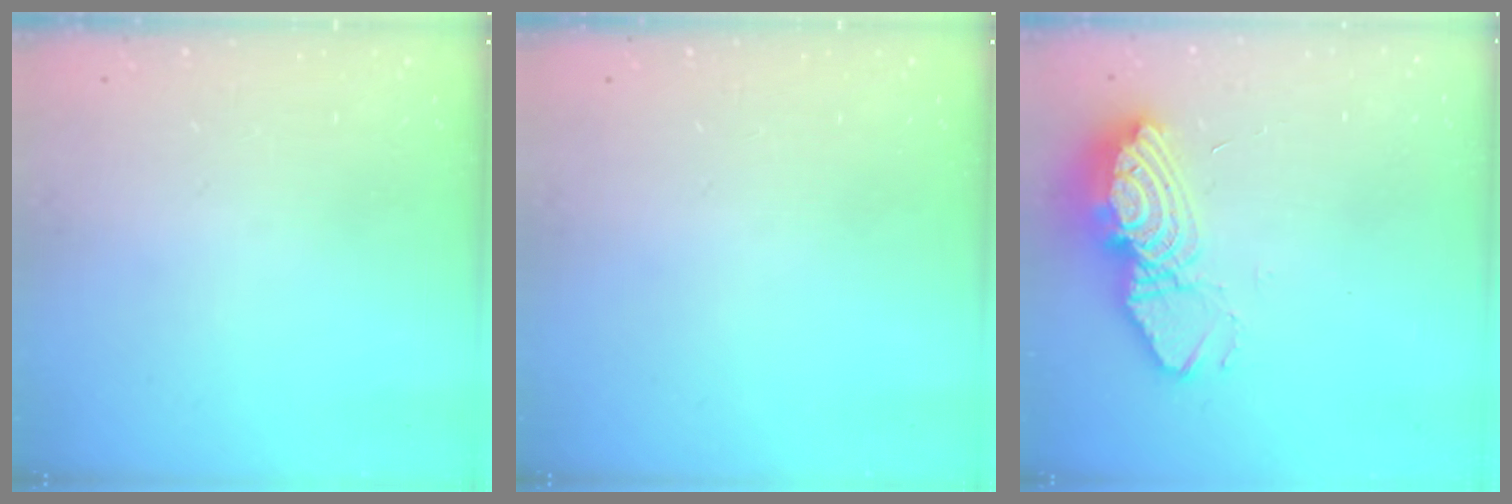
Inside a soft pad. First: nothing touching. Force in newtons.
{"total": 0.0}
{"total": 13.0, "press": 13.0, "slide": 1.1}